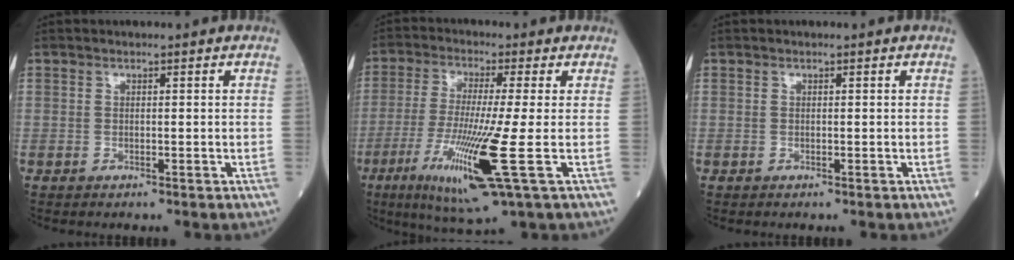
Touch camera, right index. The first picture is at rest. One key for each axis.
{"total": 13.6, "fx": -4.3, "fy": -0.7, "fz": 12.8, "tx": -0.265, "ty": -0.037, "tz": -0.078}
{"total": 0.0}